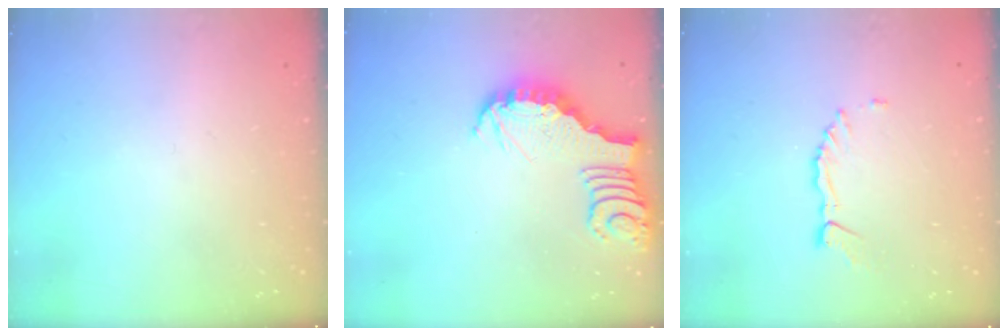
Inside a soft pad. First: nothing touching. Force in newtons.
{"total": 4.0, "press": 3.9, "slide": 0.3}
{"total": 2.9, "press": 2.9, "slide": 0.3}